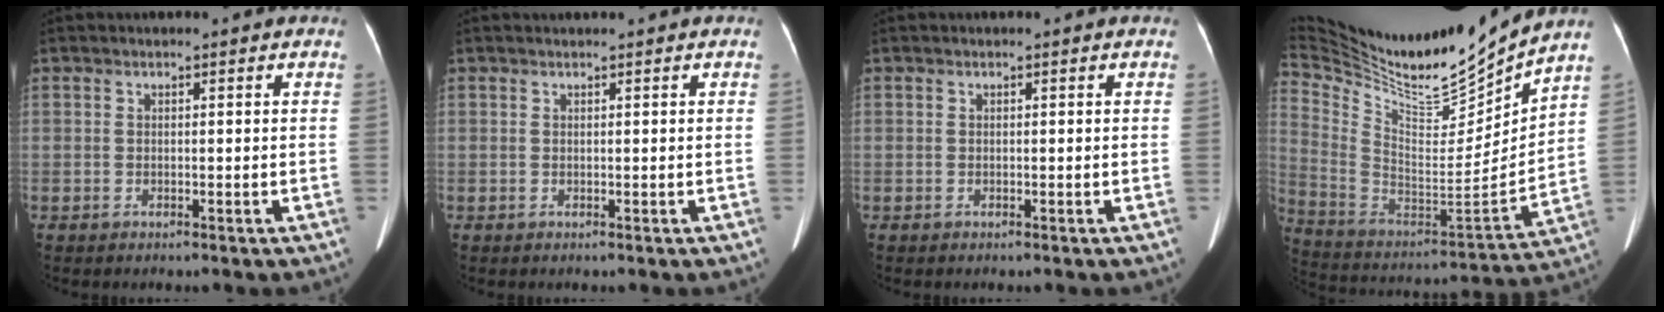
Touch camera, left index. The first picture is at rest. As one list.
[{"total": 0.8, "force": [0.8, -0.1, 0.3], "torque": [-0.006, 0.012, 0.018]}, {"total": 0.0}, {"total": 25.5, "force": [23.1, 2.7, 10.6], "torque": [-0.217, -0.055, 0.390]}]